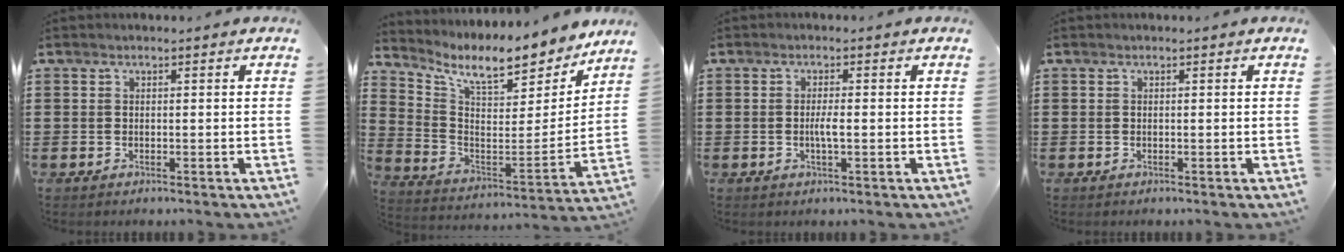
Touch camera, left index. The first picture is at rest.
{"total": 9.7, "force": [8.0, 2.2, 5.0], "torque": [-0.119, -0.060, 0.130]}
{"total": 2.3, "force": [-0.2, 0.3, 2.3], "torque": [-0.048, -0.003, -0.007]}
{"total": 0.0}